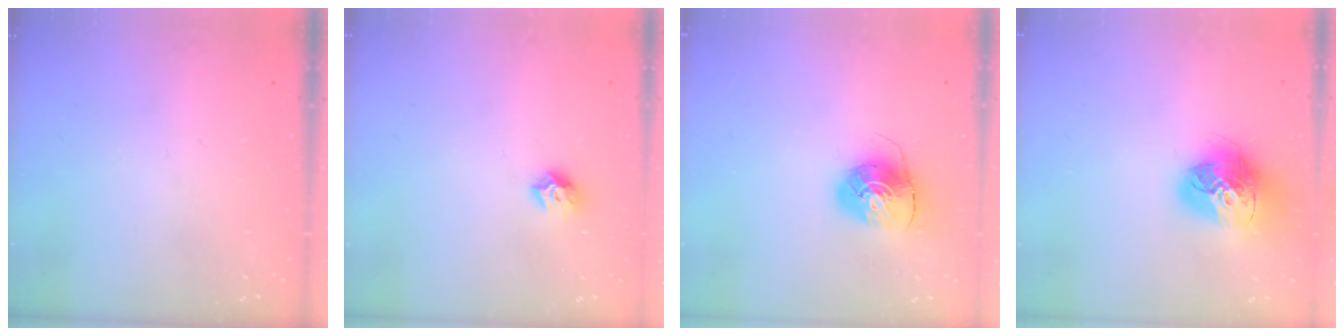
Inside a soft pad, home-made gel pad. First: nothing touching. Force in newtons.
{"total": 8.2, "press": 8.1, "slide": 1.0}
{"total": 10.3, "press": 10.3, "slide": 0.4}
{"total": 18.0, "press": 17.9, "slide": 1.9}